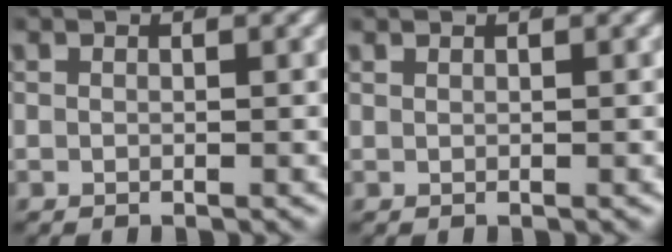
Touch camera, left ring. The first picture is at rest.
{"total": 0.7, "force": [0.4, -0.6, 0.0], "torque": [0.006, -0.001, 0.009]}